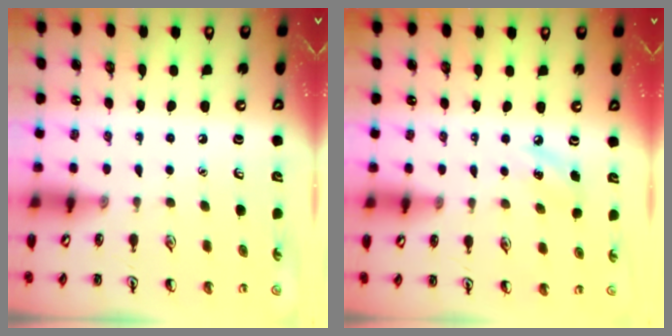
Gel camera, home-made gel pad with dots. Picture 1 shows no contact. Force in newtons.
{"total": 5.4, "press": 5.1, "slide": 1.7}